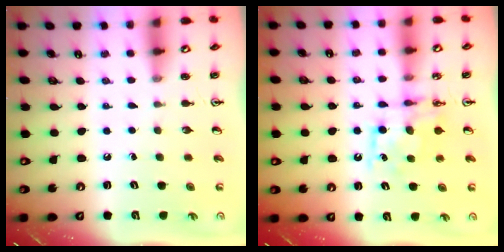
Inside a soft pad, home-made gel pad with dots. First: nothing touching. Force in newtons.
{"total": 7.8, "press": 7.8, "slide": 0.4}